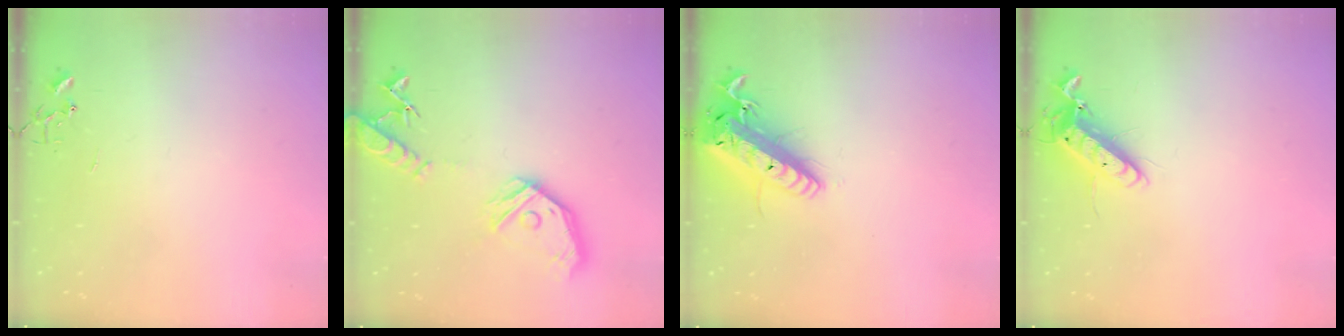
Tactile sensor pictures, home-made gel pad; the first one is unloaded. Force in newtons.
{"total": 17.1, "press": 16.9, "slide": 2.2}
{"total": 20.4, "press": 20.0, "slide": 4.2}
{"total": 12.2, "press": 12.1, "slide": 1.7}